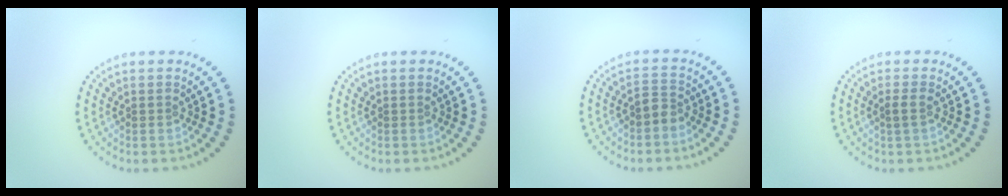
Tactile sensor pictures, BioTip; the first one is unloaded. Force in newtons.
{"total": 0.0}
{"total": 1.5, "press": 1.3, "slide": 0.8}
{"total": 1.0, "press": 0.9, "slide": 0.4}